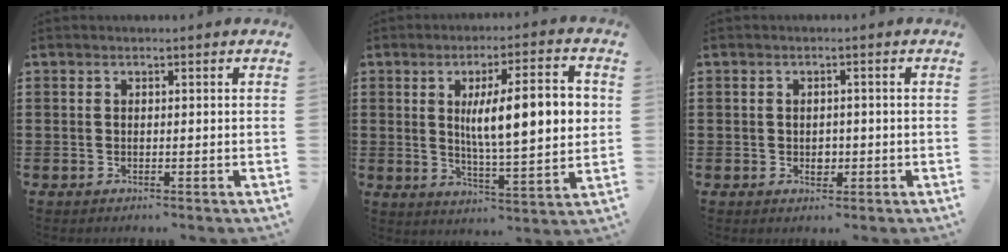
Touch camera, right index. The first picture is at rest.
{"total": 11.6, "force": [2.1, 2.9, 11.1], "torque": [-0.173, -0.001, 0.027]}
{"total": 1.7, "force": [-0.3, 1.3, 1.2], "torque": [-0.015, 0.001, -0.009]}